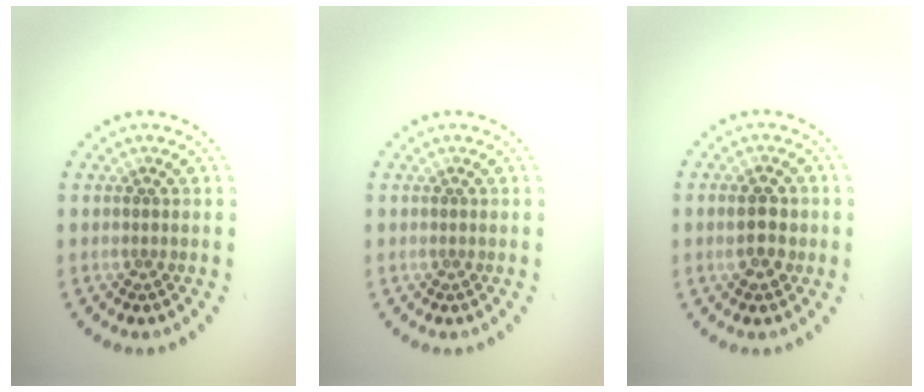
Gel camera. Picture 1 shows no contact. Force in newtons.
{"total": 0.0}
{"total": 2.7, "press": 2.7, "slide": 0.1}